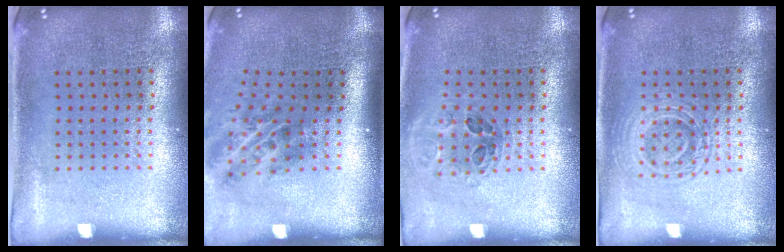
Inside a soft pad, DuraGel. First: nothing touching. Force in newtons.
{"total": 1.9, "press": 1.2, "slide": 1.5}
{"total": 1.0, "press": 1.0, "slide": 0.3}
{"total": 1.4, "press": 1.4, "slide": 0.3}